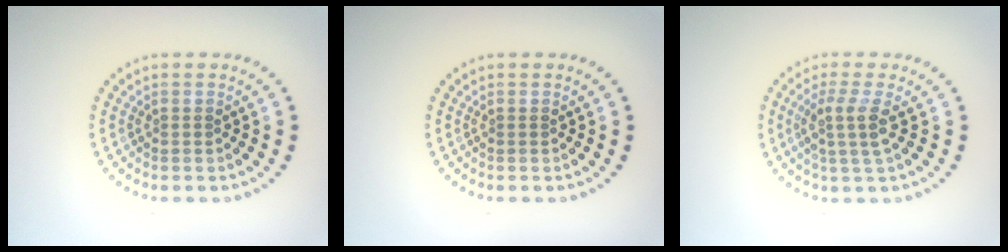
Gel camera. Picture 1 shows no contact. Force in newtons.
{"total": 0.0}
{"total": 2.7, "press": 2.2, "slide": 1.7}